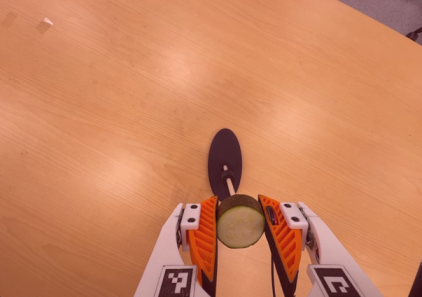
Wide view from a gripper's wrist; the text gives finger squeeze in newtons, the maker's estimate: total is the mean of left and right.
{"total": 10.7, "left": 9.4, "right": 12.0}